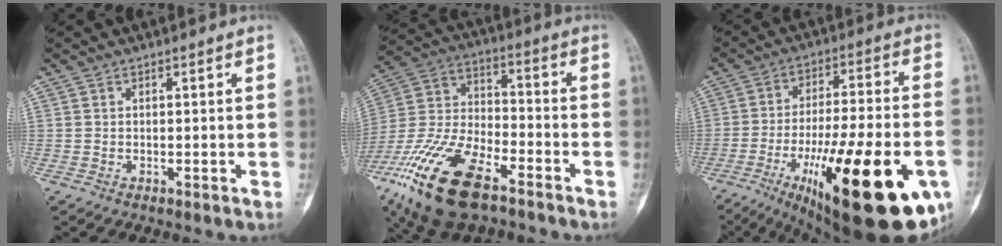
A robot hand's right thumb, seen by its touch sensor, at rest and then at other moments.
{"total": 21.2, "force": [-12.3, 9.0, 14.7], "torque": [-0.323, 0.031, -0.234]}
{"total": 31.4, "force": [-11.7, 9.6, 27.6], "torque": [-0.376, 0.022, -0.161]}